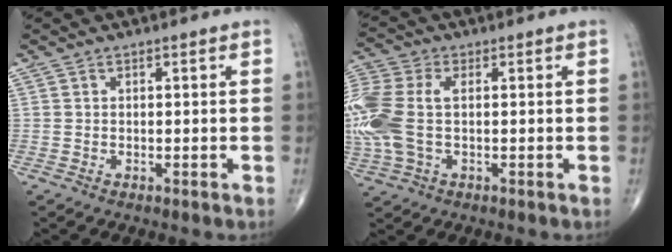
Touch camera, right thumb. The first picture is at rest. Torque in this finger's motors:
{"motor_torque": [0.41, 0.38, 1.53, 0.14, 0.15]}